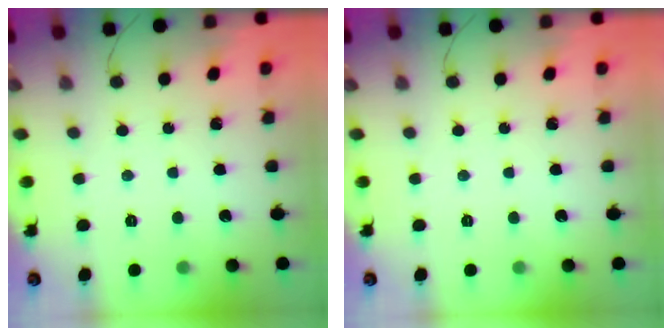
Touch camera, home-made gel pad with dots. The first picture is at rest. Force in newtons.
{"total": 0.0}